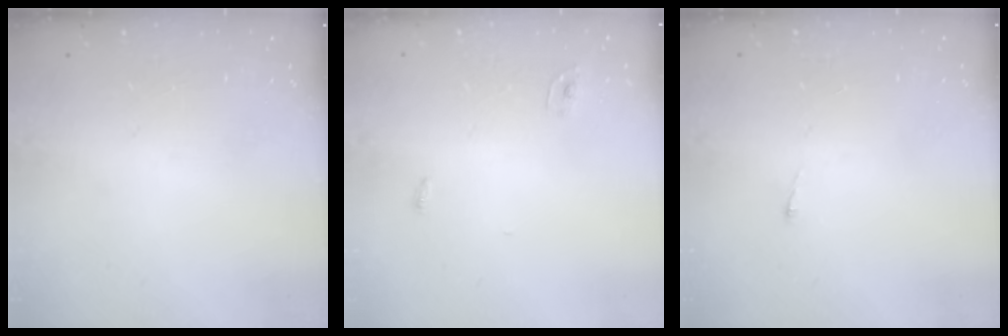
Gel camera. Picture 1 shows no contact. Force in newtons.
{"total": 2.4, "press": 2.4, "slide": 0.2}
{"total": 2.7, "press": 2.7, "slide": 0.4}